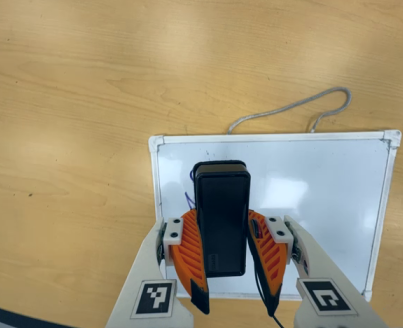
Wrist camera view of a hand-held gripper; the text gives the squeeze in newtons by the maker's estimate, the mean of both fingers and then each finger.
{"total": 6.7, "left": 6.3, "right": 7.1}